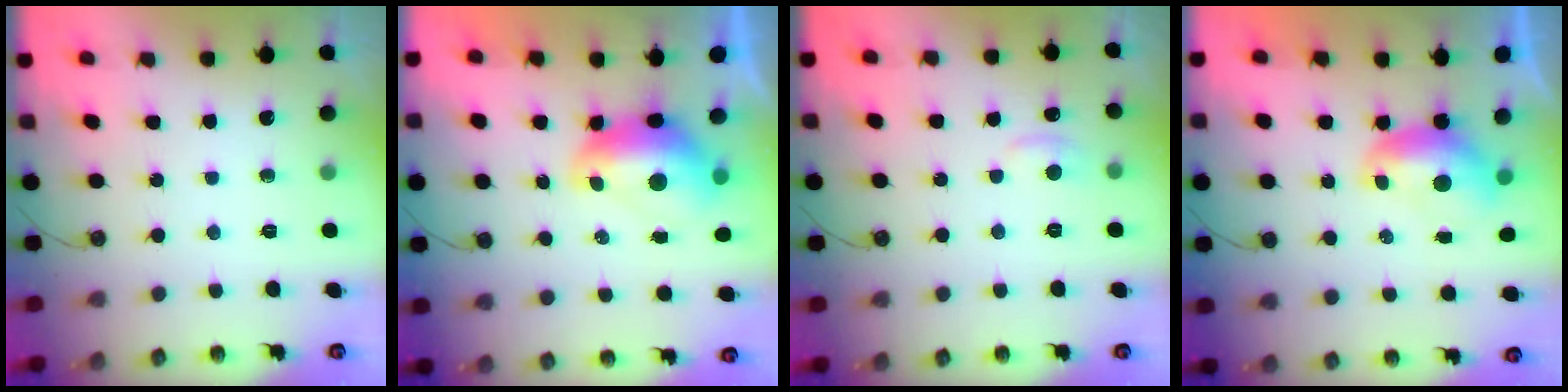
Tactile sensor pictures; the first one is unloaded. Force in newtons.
{"total": 2.6, "press": 2.5, "slide": 0.7}
{"total": 1.0, "press": 0.0, "slide": 1.0}
{"total": 0.7, "press": 0.7, "slide": 0.1}